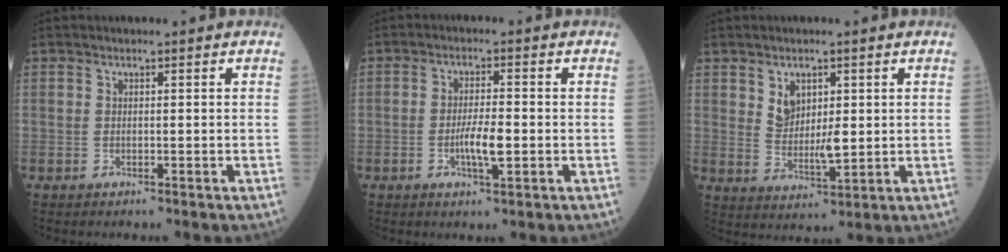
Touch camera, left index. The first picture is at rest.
{"total": 4.3, "force": [-1.0, 0.7, 4.2], "torque": [-0.081, -0.003, -0.017]}
{"total": 5.1, "force": [1.9, 2.7, 3.9], "torque": [-0.082, 0.003, 0.045]}